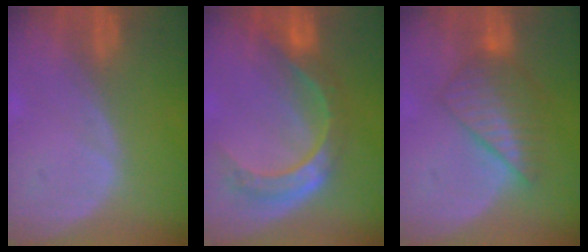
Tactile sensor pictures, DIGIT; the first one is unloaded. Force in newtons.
{"total": 8.8, "press": 7.4, "slide": 4.9}
{"total": 6.4, "press": 6.3, "slide": 0.7}